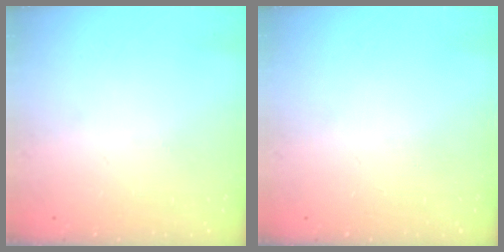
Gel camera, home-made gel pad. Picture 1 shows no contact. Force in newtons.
{"total": 0.0}